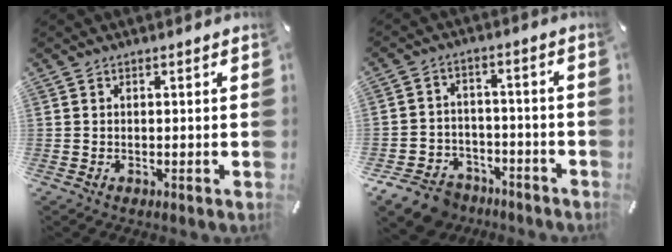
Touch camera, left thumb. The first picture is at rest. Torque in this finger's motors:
{"motor_torque": [-0.03, 0.84, 0.16, 0.09, 0.10]}